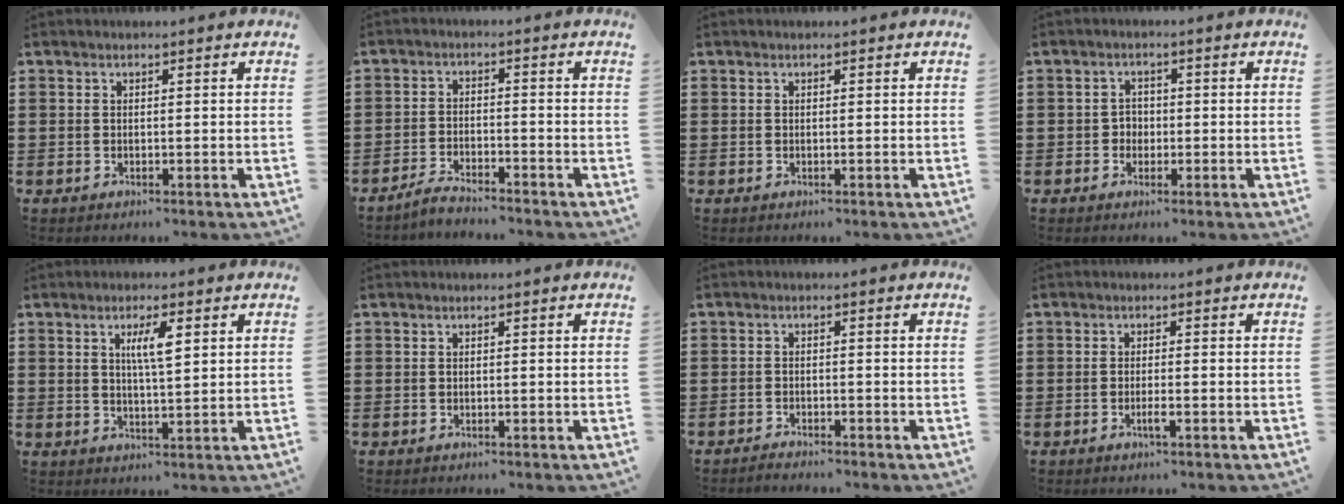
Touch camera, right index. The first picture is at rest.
{"total": 2.9, "force": [-2.9, 0.0, 0.4], "torque": [-0.011, 0.005, -0.058]}
{"total": 0.0}
{"total": 1.9, "force": [-0.6, 1.7, 0.6], "torque": [-0.017, 0.003, -0.016]}
{"total": 4.4, "force": [1.5, 0.9, 4.0], "torque": [-0.083, 0.007, 0.023]}
{"total": 0.0}
{"total": 1.3, "force": [-1.3, 0.0, 0.0], "torque": [-0.004, 0.002, -0.027]}
{"total": 1.9, "force": [-0.9, 0.0, 1.6], "torque": [-0.036, -0.007, -0.019]}